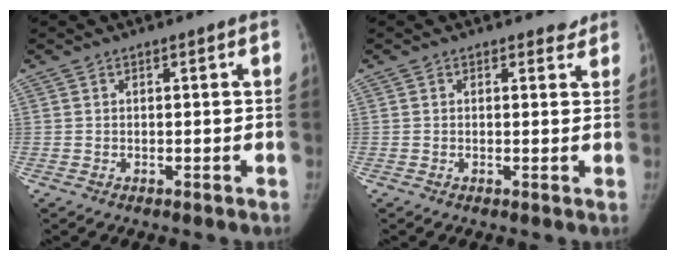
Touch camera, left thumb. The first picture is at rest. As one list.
[{"total": 1.8, "force": [1.6, 0.9, 0.1], "torque": [0.014, -0.011, 0.010]}]